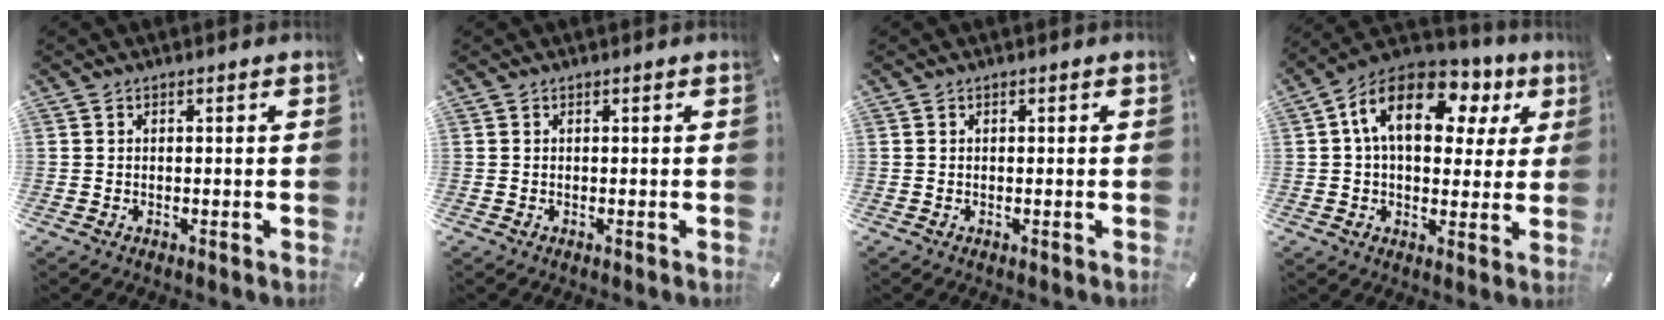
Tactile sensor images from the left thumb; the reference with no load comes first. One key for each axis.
{"total": 0.0}
{"total": 0.0}
{"total": 16.7, "fx": 5.9, "fy": 10.3, "fz": 11.9, "tx": -0.186, "ty": -0.006, "tz": 0.099}